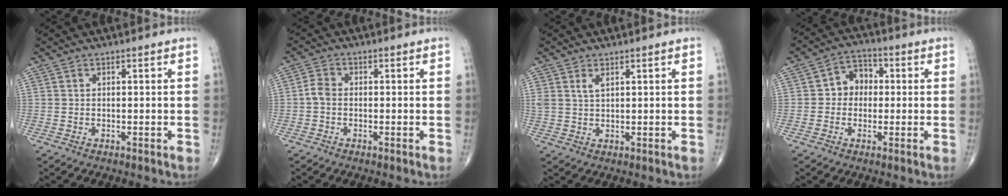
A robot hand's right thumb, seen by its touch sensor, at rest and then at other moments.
{"total": 2.6, "force": [-0.5, 1.8, 1.8], "torque": [-0.032, 0.007, -0.019]}
{"total": 2.1, "force": [1.2, 0.9, 1.4], "torque": [-0.031, 0.000, 0.030]}
{"total": 6.2, "force": [0.1, 5.1, 3.5], "torque": [-0.026, 0.022, -0.010]}